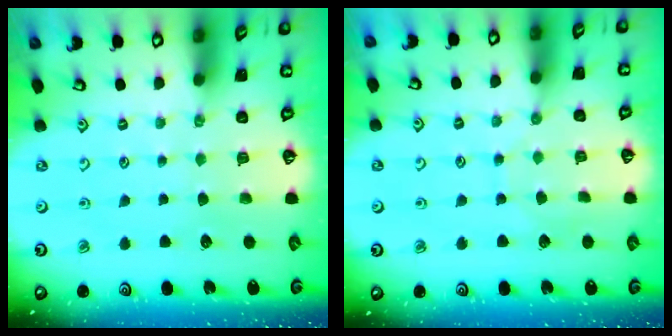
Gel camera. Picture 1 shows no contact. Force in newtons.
{"total": 4.3, "press": 4.3, "slide": 0.2}